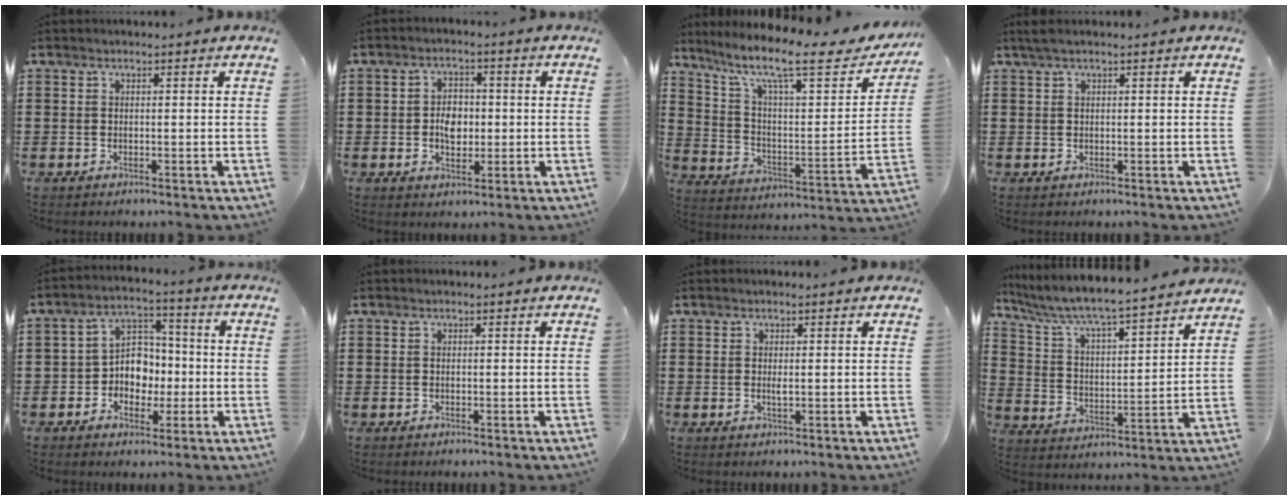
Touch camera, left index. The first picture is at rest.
{"total": 4.2, "force": [-0.3, 2.8, 3.1], "torque": [-0.048, 0.001, -0.011]}
{"total": 11.8, "force": [8.4, 2.0, 8.1], "torque": [-0.162, -0.053, 0.133]}
{"total": 1.1, "force": [0.6, 0.0, 0.9], "torque": [-0.018, -0.001, 0.012]}
{"total": 6.2, "force": [-1.2, 5.4, 2.9], "torque": [-0.060, 0.016, -0.025]}
{"total": 0.0}
{"total": 1.1, "force": [0.1, 0.0, 1.1], "torque": [-0.021, -0.004, 0.002]}
{"total": 5.6, "force": [5.1, 0.0, 2.3], "torque": [-0.069, -0.041, 0.078]}